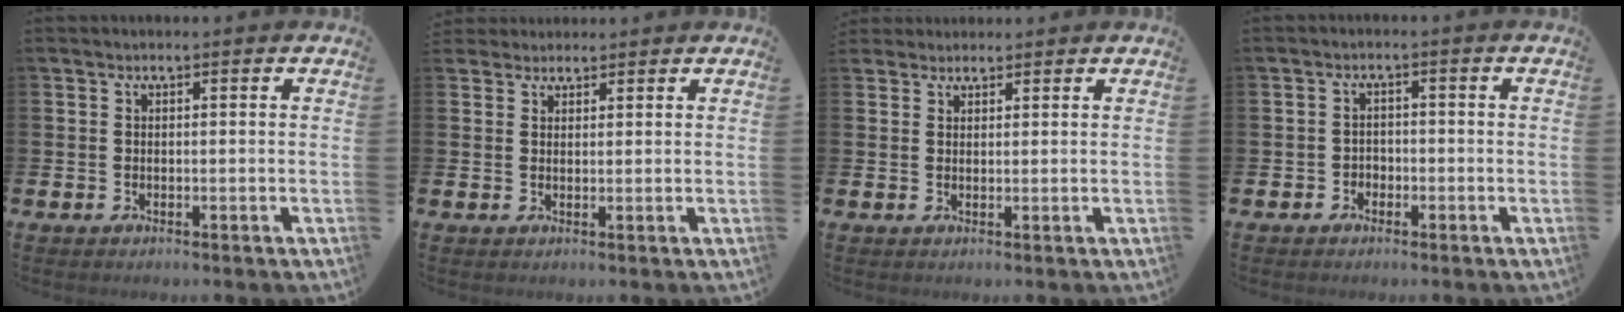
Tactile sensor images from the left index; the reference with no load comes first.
{"total": 2.3, "force": [2.1, 0.9, 0.0], "torque": [0.005, -0.006, 0.038]}
{"total": 2.1, "force": [2.0, 0.7, -0.1], "torque": [0.007, -0.005, 0.036]}
{"total": 1.7, "force": [-1.2, 1.2, 0.1], "torque": [-0.009, 0.004, -0.028]}